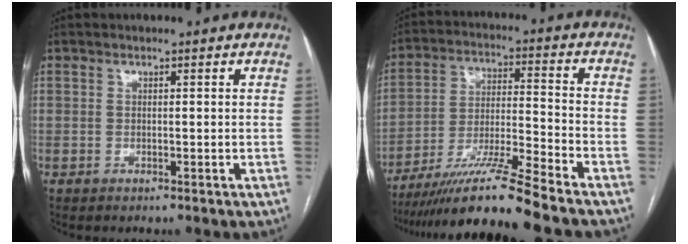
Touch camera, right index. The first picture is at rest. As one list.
[{"total": 14.1, "force": [-11.5, -1.7, 7.9], "torque": [-0.142, -0.012, -0.205]}]